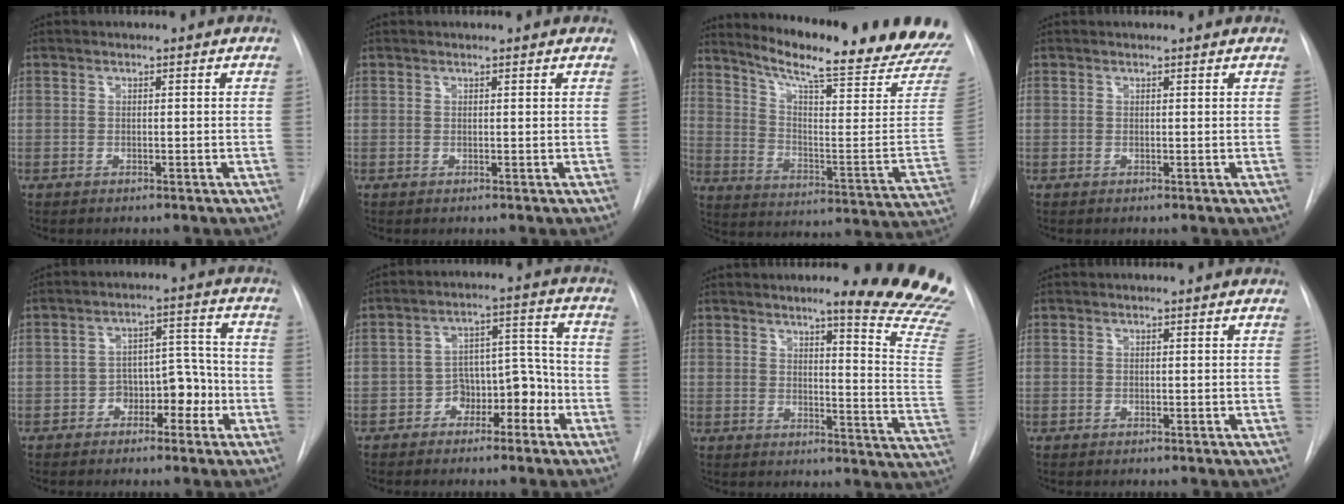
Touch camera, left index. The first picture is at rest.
{"total": 1.2, "force": [1.2, 0.2, 0.2], "torque": [-0.010, 0.007, 0.008]}
{"total": 24.7, "force": [21.5, 0.6, 12.0], "torque": [-0.187, -0.105, 0.277]}
{"total": 0.7, "force": [0.7, 0.1, 0.0], "torque": [-0.009, 0.003, 0.003]}
{"total": 6.5, "force": [-3.6, 3.5, 4.2], "torque": [-0.050, 0.027, -0.053]}
{"total": 7.4, "force": [-4.4, 4.1, 4.3], "torque": [-0.054, 0.035, -0.066]}
{"total": 16.6, "force": [14.5, -0.8, 8.1], "torque": [-0.092, -0.131, 0.151]}
{"total": 0.0}